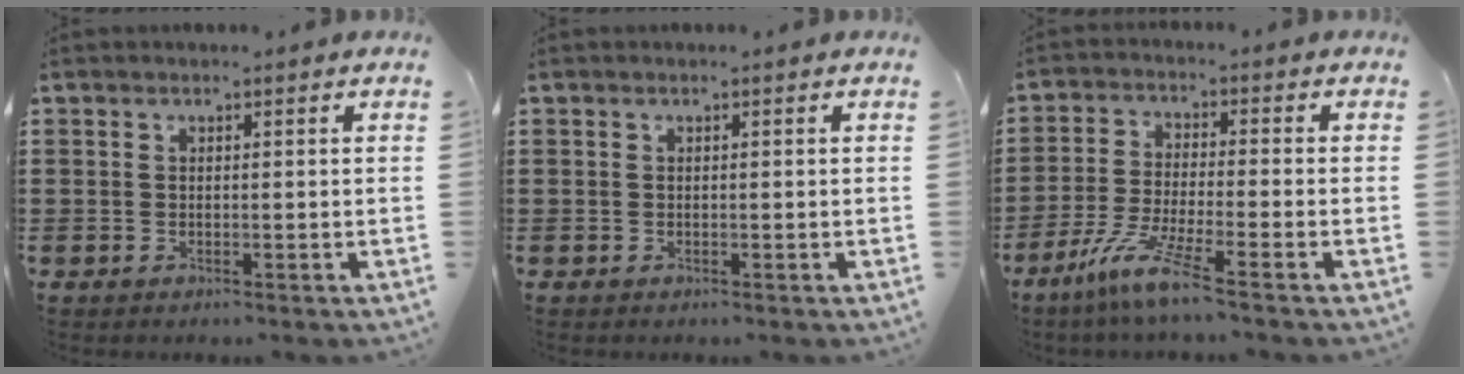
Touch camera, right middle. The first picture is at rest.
{"total": 0.0}
{"total": 7.5, "force": [-5.2, 0.0, 5.4], "torque": [-0.113, -0.016, -0.099]}